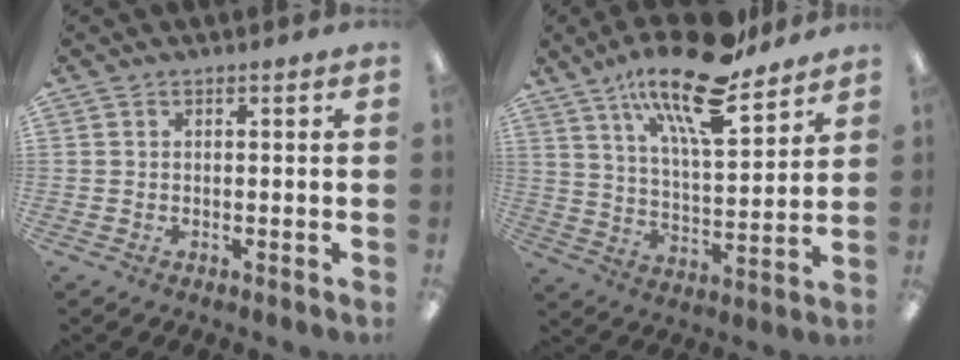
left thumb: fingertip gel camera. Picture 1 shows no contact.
{"total": 19.9, "force": [14.7, 5.8, 12.2], "torque": [-0.213, -0.080, 0.245]}